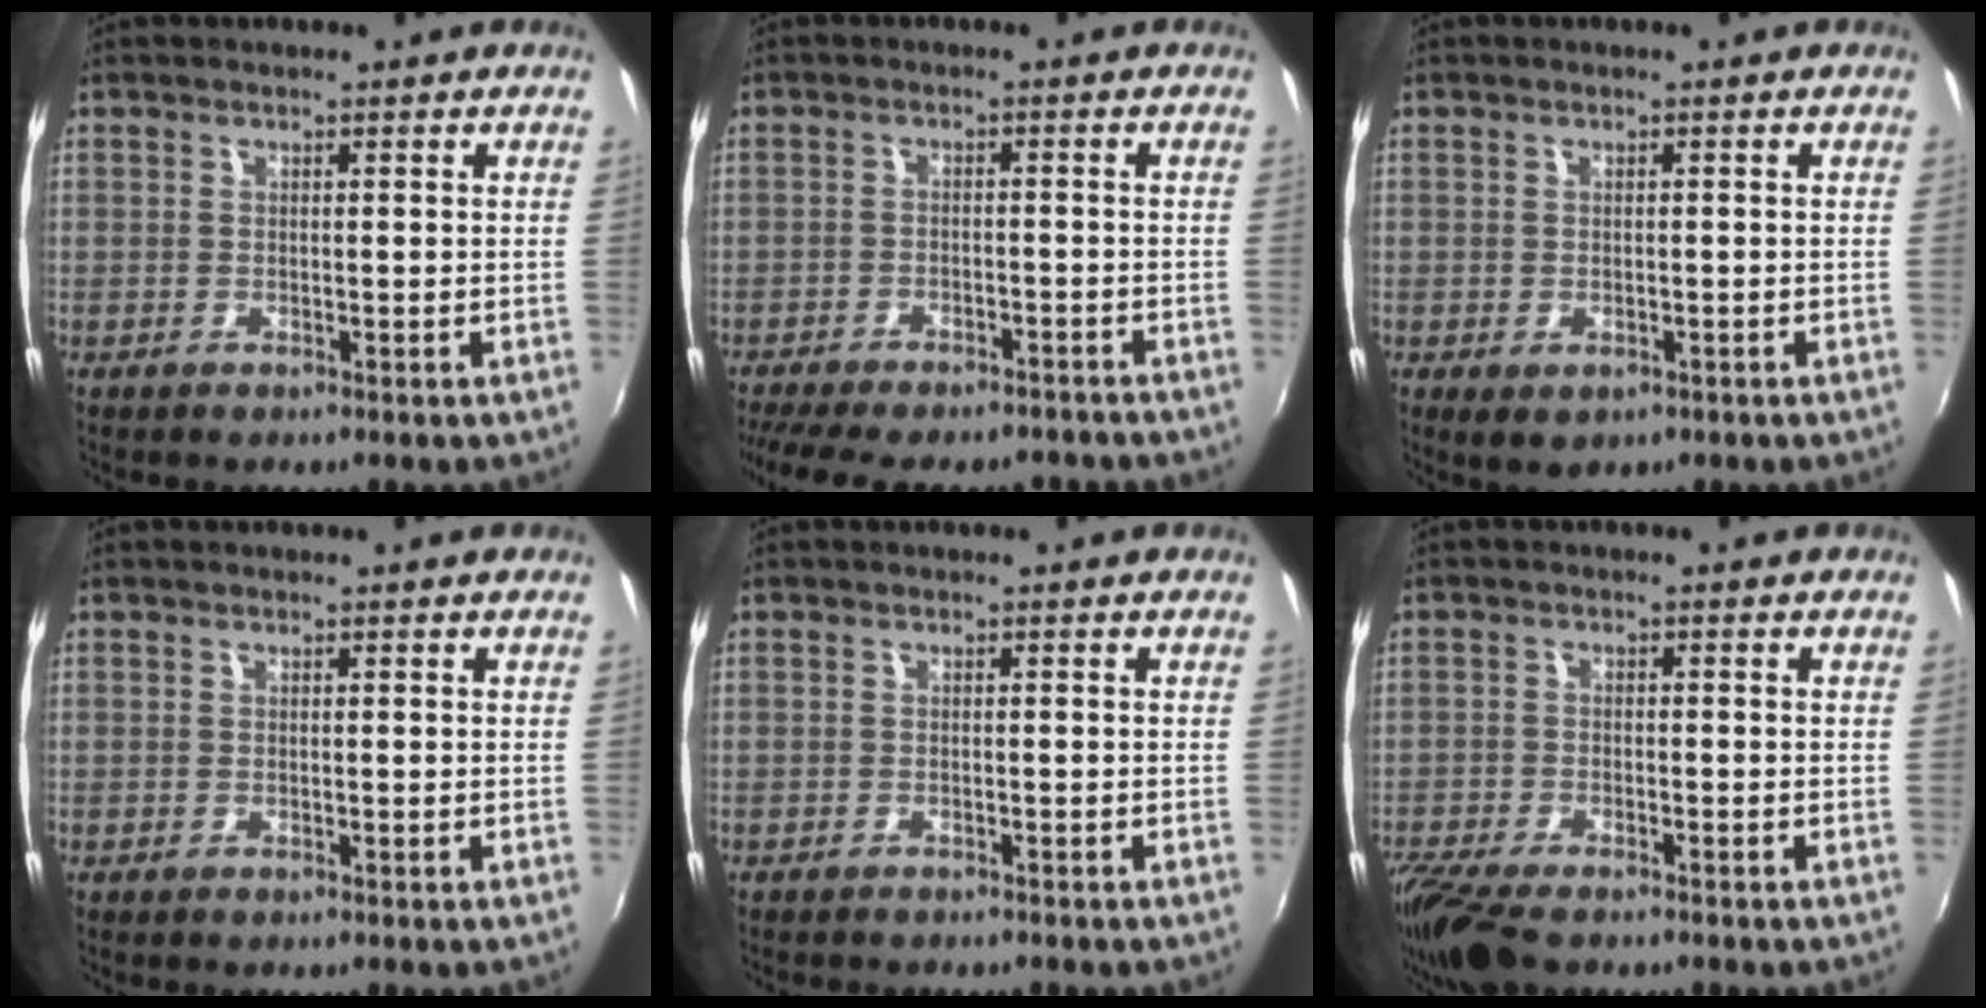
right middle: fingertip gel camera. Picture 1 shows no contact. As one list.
[{"total": 15.8, "force": [-13.5, 4.4, 7.1], "torque": [-0.150, -0.025, -0.184]}, {"total": 2.7, "force": [-0.6, 1.8, 1.9], "torque": [-0.034, -0.010, -0.006]}, {"total": 0.0}, {"total": 1.7, "force": [-1.6, 0.1, 0.6], "torque": [-0.019, -0.013, -0.026]}, {"total": 9.9, "force": [-7.8, 2.8, 5.4], "torque": [-0.137, -0.041, -0.144]}]